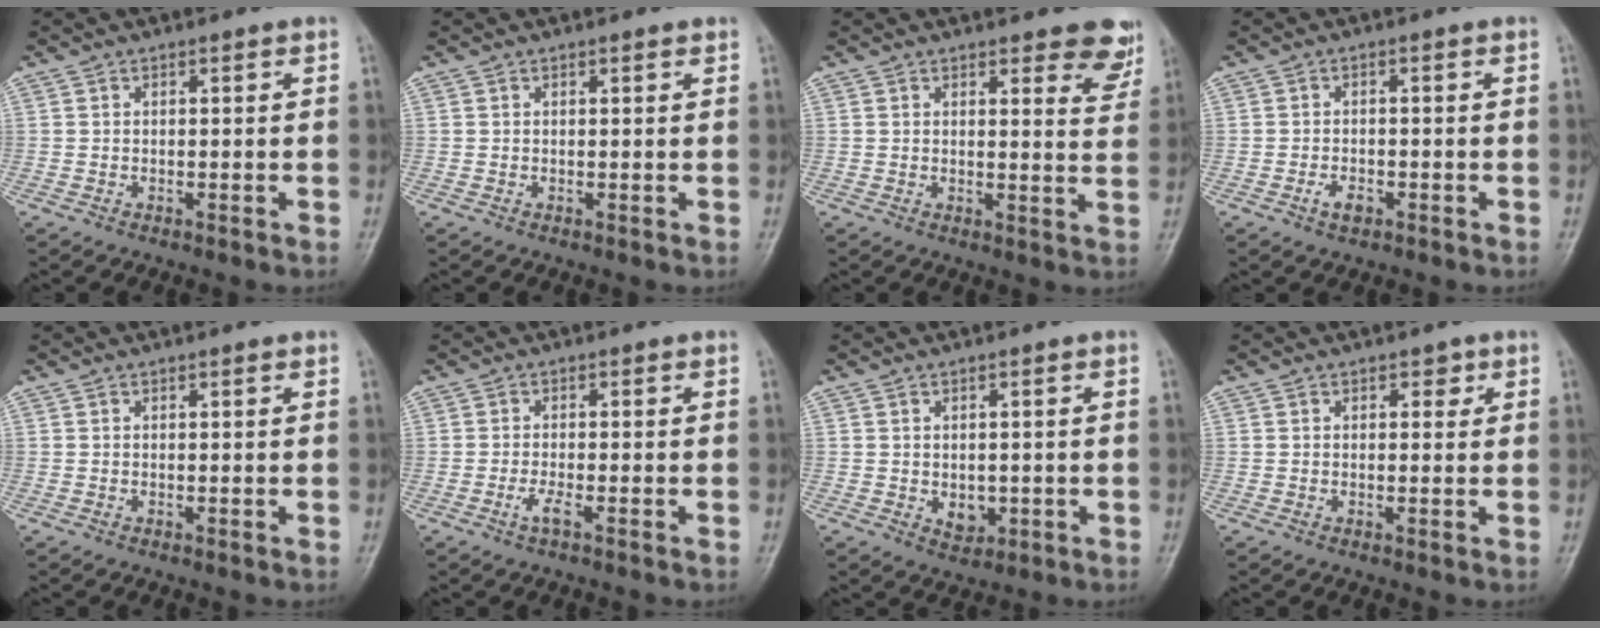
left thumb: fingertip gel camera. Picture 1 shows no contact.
{"total": 0.8, "force": [0.6, 0.2, 0.5], "torque": [-0.007, -0.001, 0.007]}
{"total": 7.2, "force": [5.5, 2.4, 4.0], "torque": [-0.014, -0.034, 0.052]}
{"total": 2.5, "force": [-1.2, 1.4, 1.7], "torque": [-0.029, 0.005, -0.020]}
{"total": 0.5, "force": [0.4, 0.1, 0.4], "torque": [-0.006, -0.001, 0.003]}
{"total": 2.1, "force": [-1.0, 0.3, 1.8], "torque": [-0.041, -0.001, -0.024]}
{"total": 3.4, "force": [-0.4, 2.5, 2.2], "torque": [-0.019, -0.003, 0.004]}
{"total": 2.0, "force": [1.0, 1.3, 1.2], "torque": [0.001, -0.002, 0.010]}